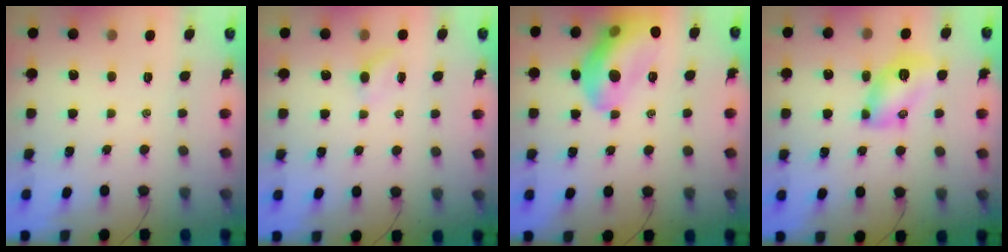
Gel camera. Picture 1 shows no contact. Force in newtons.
{"total": 2.1, "press": 2.0, "slide": 0.7}
{"total": 15.7, "press": 15.6, "slide": 1.9}
{"total": 9.9, "press": 9.8, "slide": 0.9}